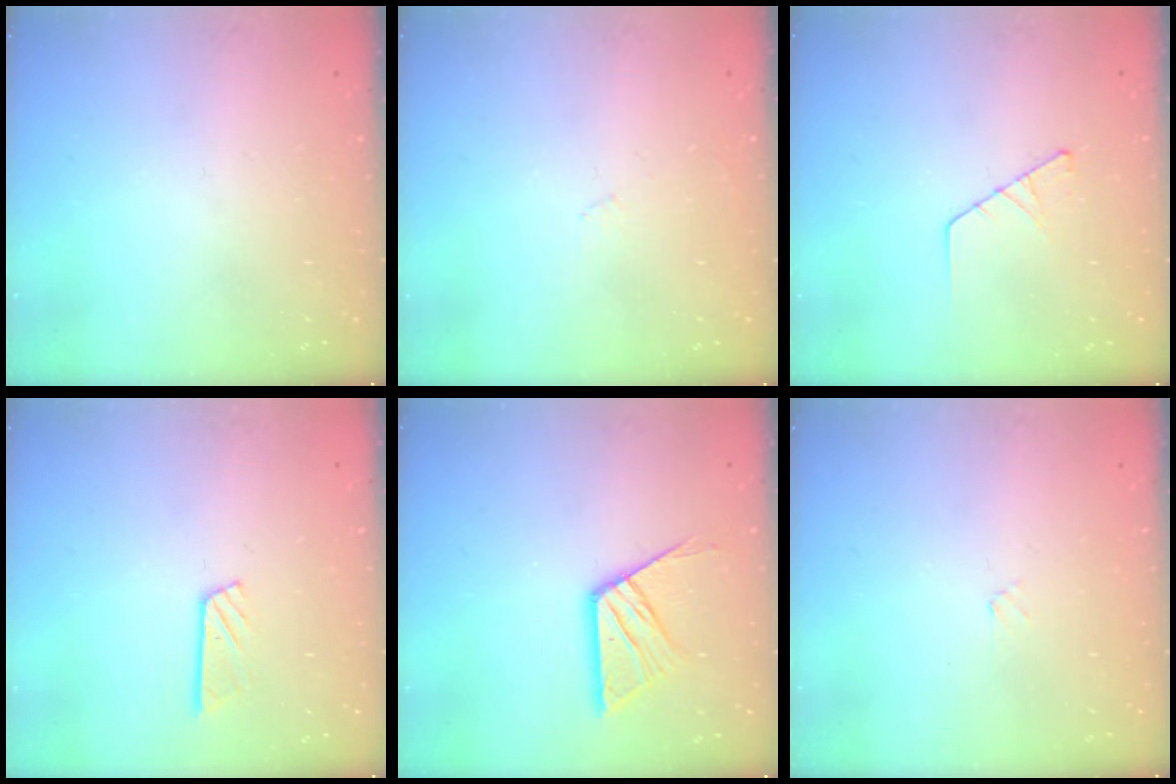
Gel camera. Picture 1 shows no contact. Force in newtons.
{"total": 2.7, "press": 2.6, "slide": 0.4}
{"total": 3.8, "press": 3.8, "slide": 0.4}
{"total": 4.5, "press": 4.5, "slide": 0.2}
{"total": 12.2, "press": 12.2, "slide": 1.0}
{"total": 0.9, "press": 0.9, "slide": 0.2}